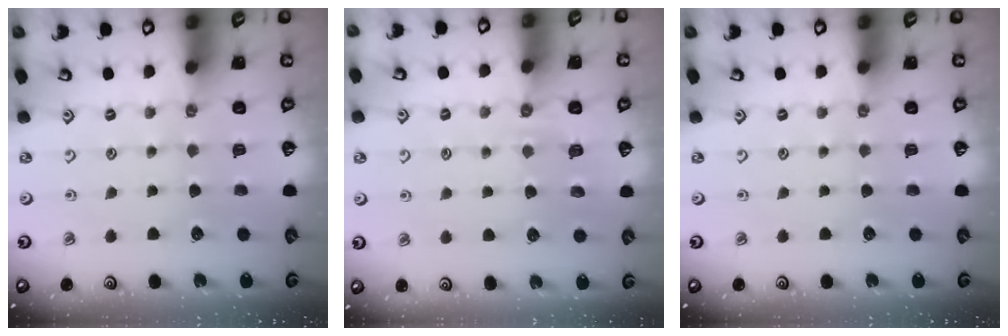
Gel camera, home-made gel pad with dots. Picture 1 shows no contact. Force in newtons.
{"total": 3.0, "press": 2.5, "slide": 1.6}
{"total": 0.0}